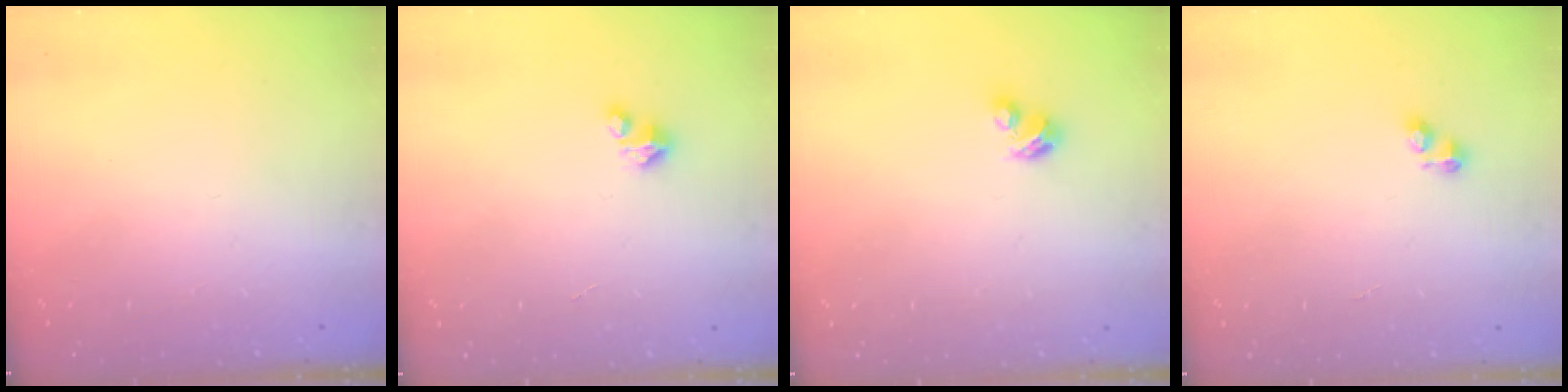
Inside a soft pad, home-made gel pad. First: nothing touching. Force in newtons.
{"total": 1.5, "press": 1.5, "slide": 0.2}
{"total": 2.9, "press": 2.8, "slide": 0.5}
{"total": 2.8, "press": 2.8, "slide": 0.4}